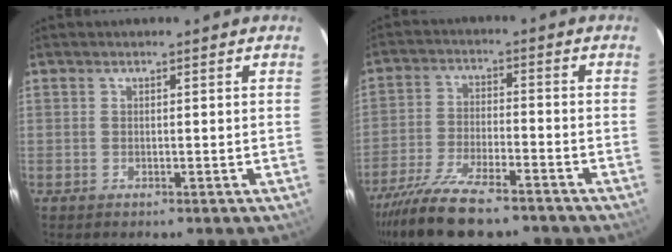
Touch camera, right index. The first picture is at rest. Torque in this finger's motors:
{"motor_torque": [1.21, -0.93, 0.65, 0.19]}